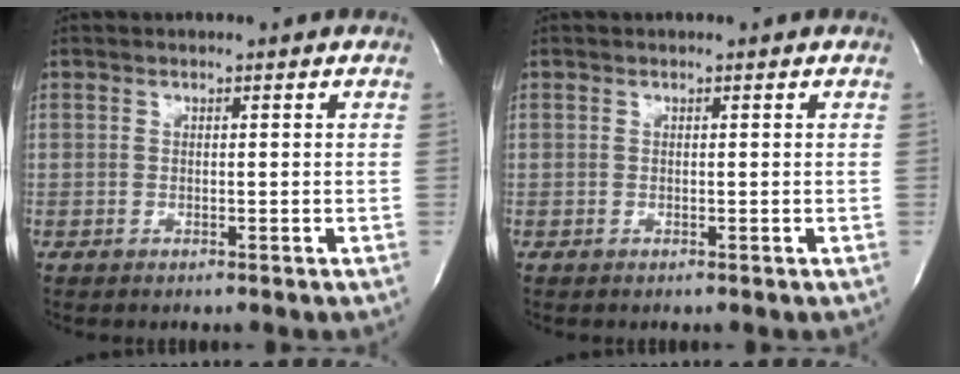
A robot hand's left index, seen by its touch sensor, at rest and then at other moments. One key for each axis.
{"total": 0.0}